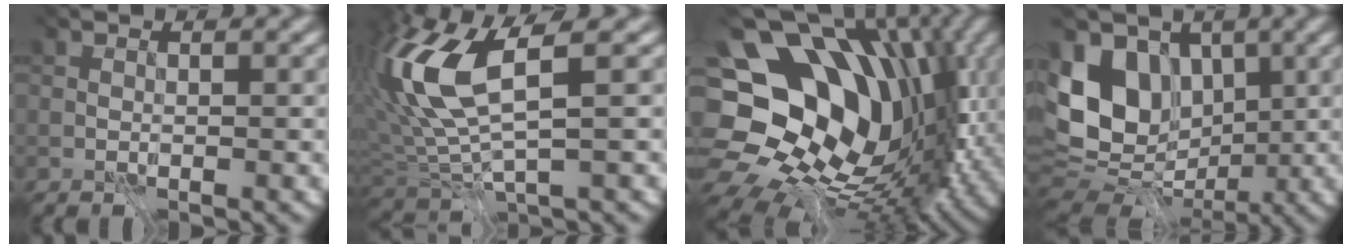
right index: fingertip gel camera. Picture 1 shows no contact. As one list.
[{"total": 7.7, "force": [0.7, 1.9, 7.4], "torque": [-0.192, -0.006, 0.041]}, {"total": 18.2, "force": [1.8, 14.5, 10.8], "torque": [-0.190, -0.015, 0.070]}, {"total": 7.8, "force": [-0.1, 6.1, 4.8], "torque": [-0.103, -0.020, 0.015]}]